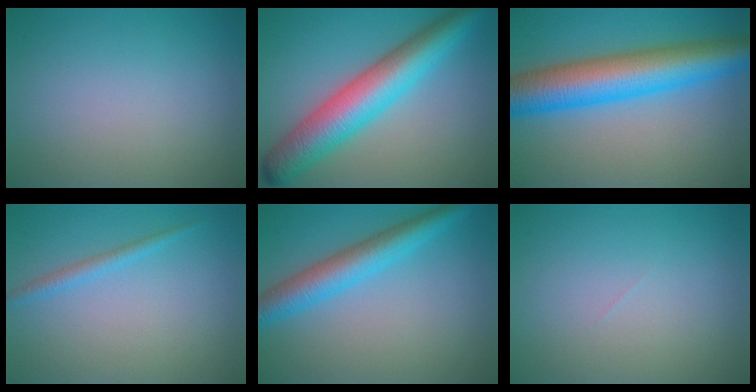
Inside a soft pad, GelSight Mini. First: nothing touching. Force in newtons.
{"total": 8.4, "press": 8.4, "slide": 0.2}
{"total": 10.3, "press": 10.3, "slide": 0.1}
{"total": 1.3, "press": 1.3, "slide": 0.1}
{"total": 4.9, "press": 4.9, "slide": 0.1}
{"total": 0.0}